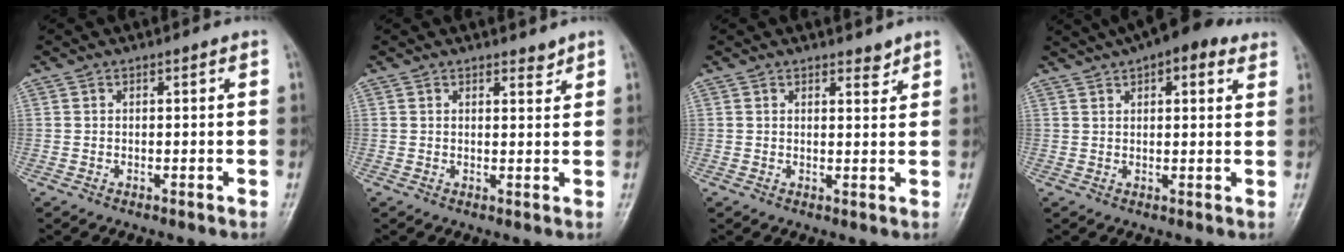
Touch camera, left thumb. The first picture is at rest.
{"total": 1.7, "force": [1.5, 0.6, 0.5], "torque": [0.003, -0.013, 0.021]}
{"total": 2.0, "force": [1.7, 0.8, 0.7], "torque": [0.002, -0.013, 0.024]}
{"total": 12.0, "force": [7.8, 4.7, 7.9], "torque": [-0.090, 0.008, 0.110]}